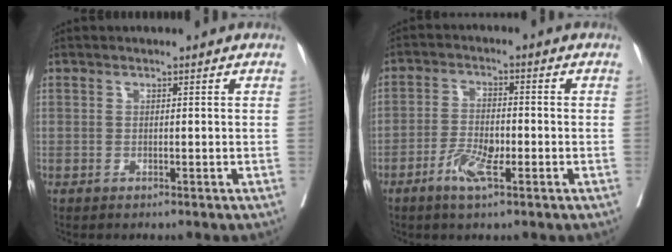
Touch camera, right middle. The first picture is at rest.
{"total": 5.2, "force": [-2.5, 1.3, 4.3], "torque": [-0.087, -0.001, -0.045]}